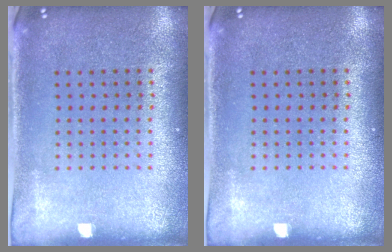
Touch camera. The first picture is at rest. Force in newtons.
{"total": 0.0}